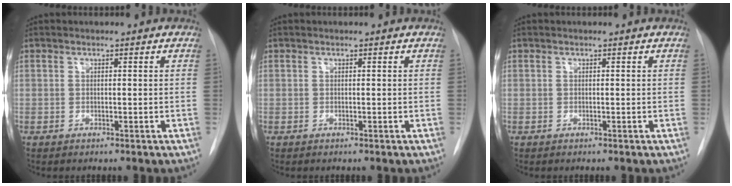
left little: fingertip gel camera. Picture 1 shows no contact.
{"total": 0.0}
{"total": 0.0}